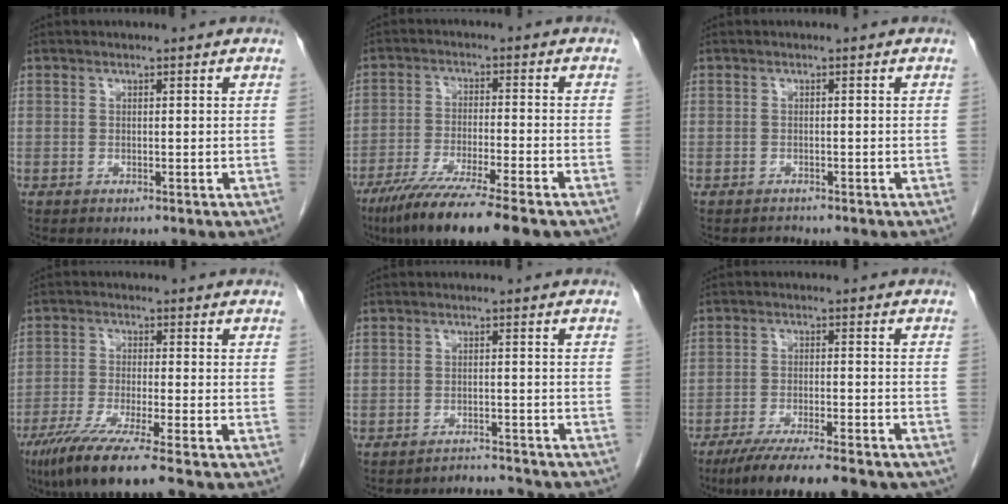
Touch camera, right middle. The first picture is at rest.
{"total": 14.1, "force": [-10.4, 0.7, 9.5], "torque": [-0.157, -0.041, -0.168]}
{"total": 0.8, "force": [-0.7, 0.2, -0.3], "torque": [0.000, -0.004, -0.013]}
{"total": 9.9, "force": [-7.0, -0.5, 7.0], "torque": [-0.123, -0.031, -0.120]}
{"total": 4.9, "force": [-4.9, 0.3, 0.2], "torque": [0.000, 0.000, -0.065]}
{"total": 15.2, "force": [-12.4, 2.2, 8.5], "torque": [-0.117, -0.023, -0.185]}